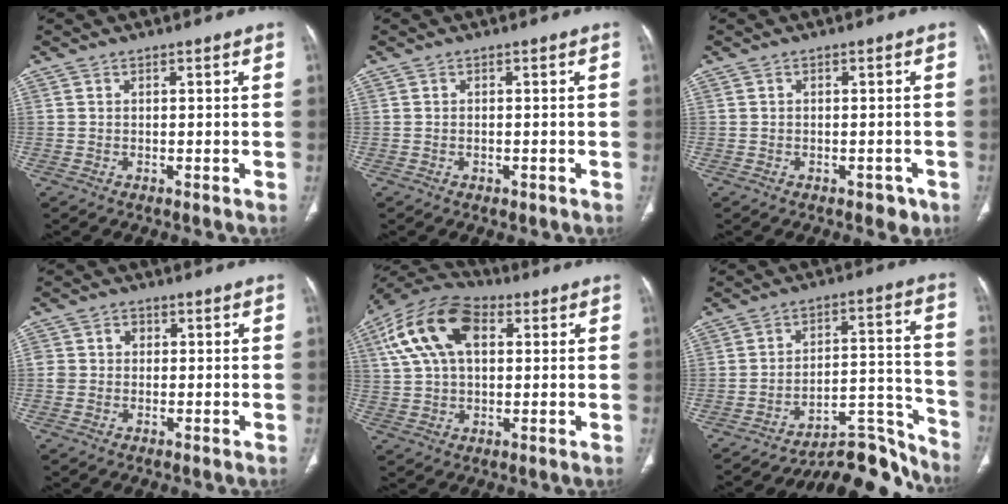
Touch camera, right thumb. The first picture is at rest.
{"total": 0.9, "force": [-0.4, 0.7, 0.5], "torque": [-0.007, 0.001, -0.001]}
{"total": 2.4, "force": [-1.3, 1.7, 1.1], "torque": [0.002, 0.006, -0.013]}
{"total": 3.5, "force": [0.3, 3.2, 1.2], "torque": [-0.007, 0.011, 0.008]}
{"total": 16.1, "force": [5.0, 9.5, 12.0], "torque": [-0.224, 0.021, 0.084]}
{"total": 14.0, "force": [-13.8, 2.1, 1.4], "torque": [0.016, 0.130, -0.210]}